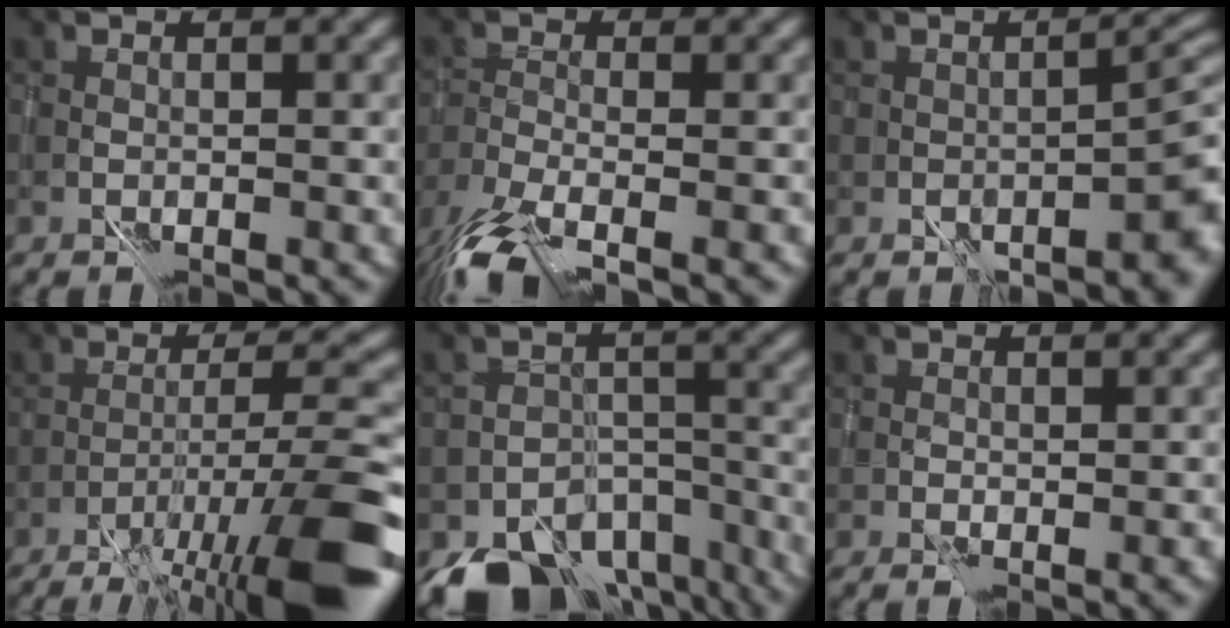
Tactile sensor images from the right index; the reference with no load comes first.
{"total": 6.7, "force": [-4.6, 2.0, 4.4], "torque": [-0.084, -0.013, -0.085]}
{"total": 4.4, "force": [-1.2, 1.2, 4.1], "torque": [-0.039, 0.013, -0.008]}
{"total": 12.5, "force": [-6.7, 2.0, 10.3], "torque": [-0.153, 0.012, -0.099]}
{"total": 10.0, "force": [-7.4, 5.8, 3.4], "torque": [-0.033, -0.003, -0.090]}
{"total": 1.4, "force": [-0.1, 0.4, 1.3], "torque": [-0.020, -0.003, 0.008]}